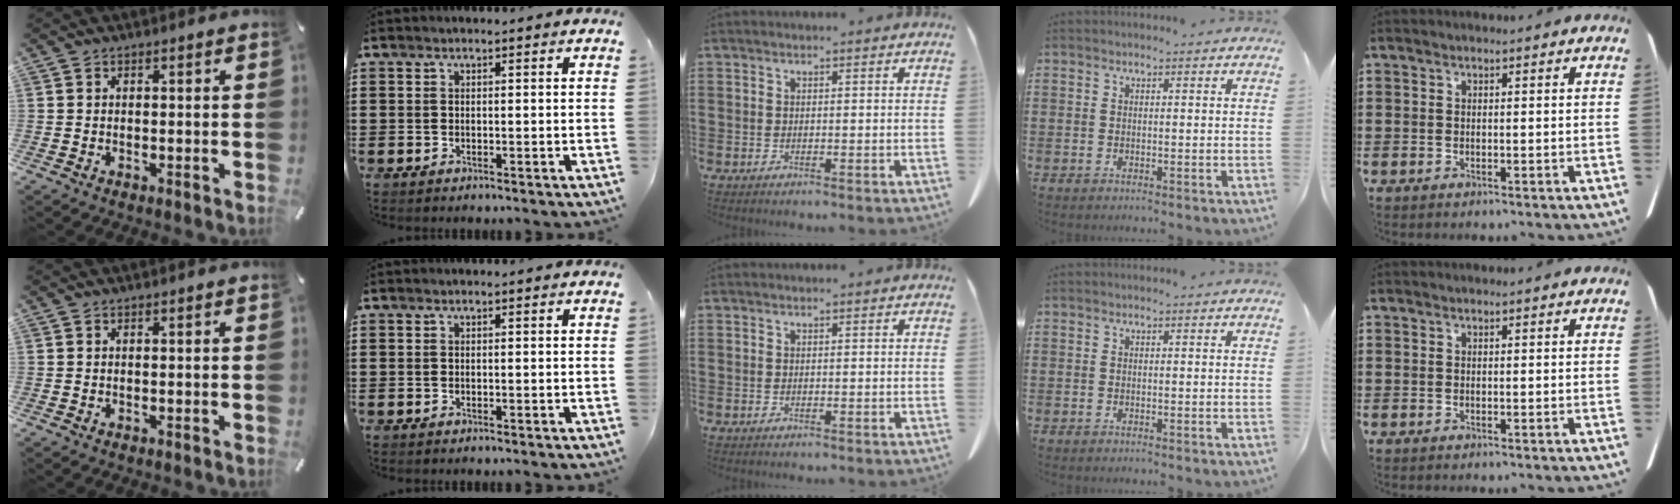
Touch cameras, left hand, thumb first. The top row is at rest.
{}